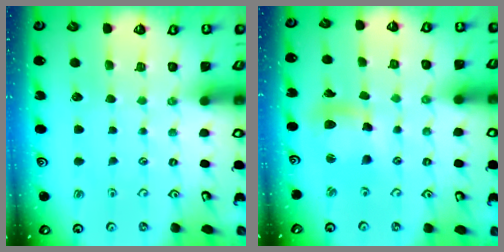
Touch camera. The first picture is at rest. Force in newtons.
{"total": 11.5, "press": 11.4, "slide": 1.7}